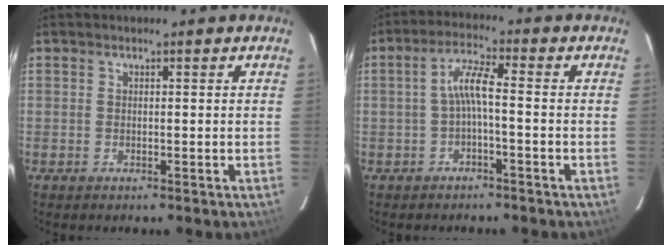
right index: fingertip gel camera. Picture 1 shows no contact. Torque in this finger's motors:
{"motor_torque": [0.68, -0.19, 0.39, 0.11]}